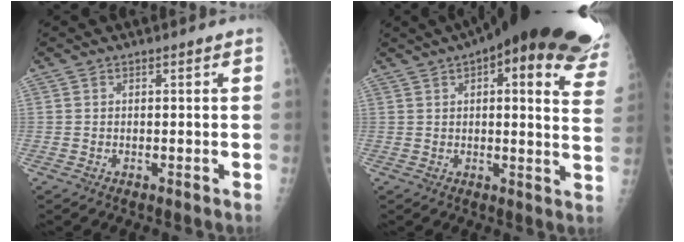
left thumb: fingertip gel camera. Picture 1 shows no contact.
{"total": 27.0, "force": [15.8, 8.0, 20.4], "torque": [-0.210, -0.011, 0.188]}